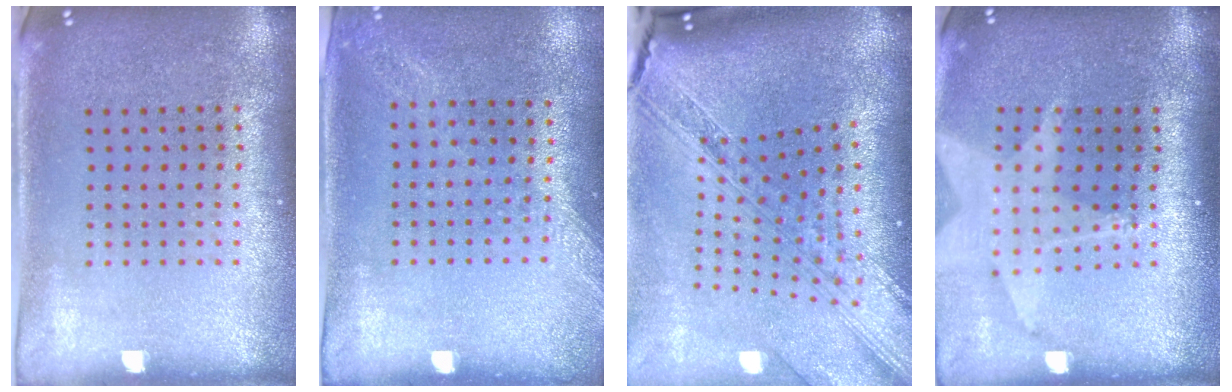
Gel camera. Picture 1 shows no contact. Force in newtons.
{"total": 1.4, "press": 1.3, "slide": 0.4}
{"total": 3.9, "press": 2.9, "slide": 2.6}
{"total": 1.8, "press": 1.5, "slide": 1.1}